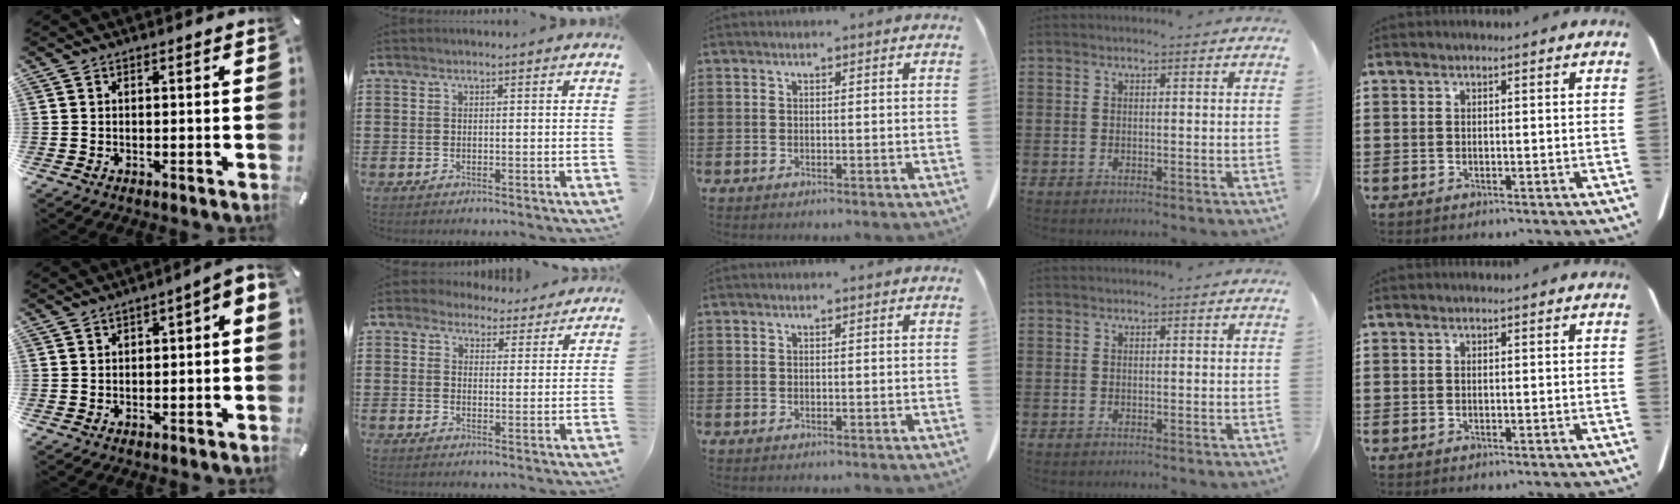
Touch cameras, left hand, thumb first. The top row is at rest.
{"thumb": {"total": 3.3, "force": [-1.4, 1.6, 2.5], "torque": [-0.043, 0.017, -0.028]}, "index": {"total": 3.7, "force": [3.2, 1.7, 0.5], "torque": [-0.018, -0.010, 0.056]}}